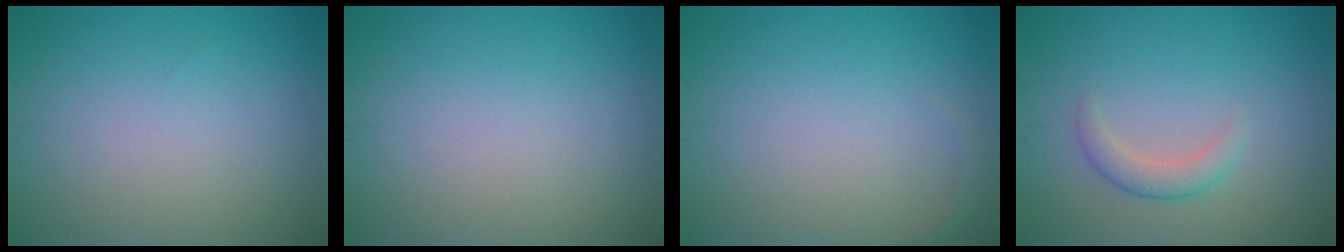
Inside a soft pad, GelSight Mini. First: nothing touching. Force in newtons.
{"total": 0.0}
{"total": 0.6, "press": 0.6, "slide": 0.1}
{"total": 2.0, "press": 2.0, "slide": 0.1}